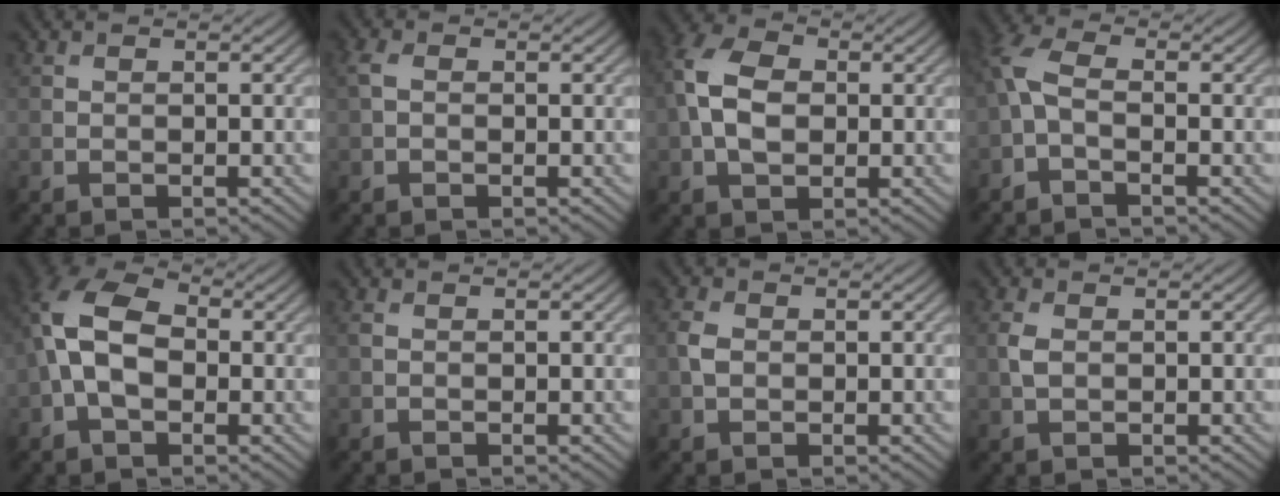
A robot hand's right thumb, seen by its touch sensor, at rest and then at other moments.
{"total": 1.8, "force": [0.2, 1.2, 1.3], "torque": [-0.034, 0.004, -0.001]}
{"total": 8.2, "force": [0.5, 5.6, 6.0], "torque": [-0.159, 0.007, 0.002]}
{"total": 4.3, "force": [-0.8, 2.1, 3.6], "torque": [-0.098, 0.010, -0.028]}
{"total": 10.2, "force": [0.1, 6.5, 7.8], "torque": [-0.184, 0.017, -0.012]}
{"total": 0.6, "force": [0.1, 0.4, 0.5], "torque": [-0.016, 0.002, 0.000]}
{"total": 2.1, "force": [0.0, 1.6, 1.3], "torque": [-0.035, 0.001, -0.003]}
{"total": 2.0, "force": [0.2, 1.3, 1.5], "torque": [-0.042, 0.002, 0.003]}